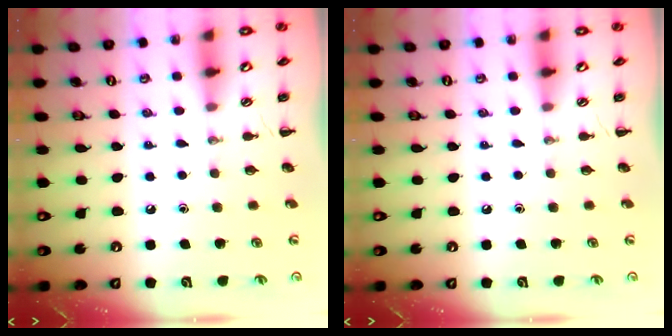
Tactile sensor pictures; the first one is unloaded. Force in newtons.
{"total": 0.0}